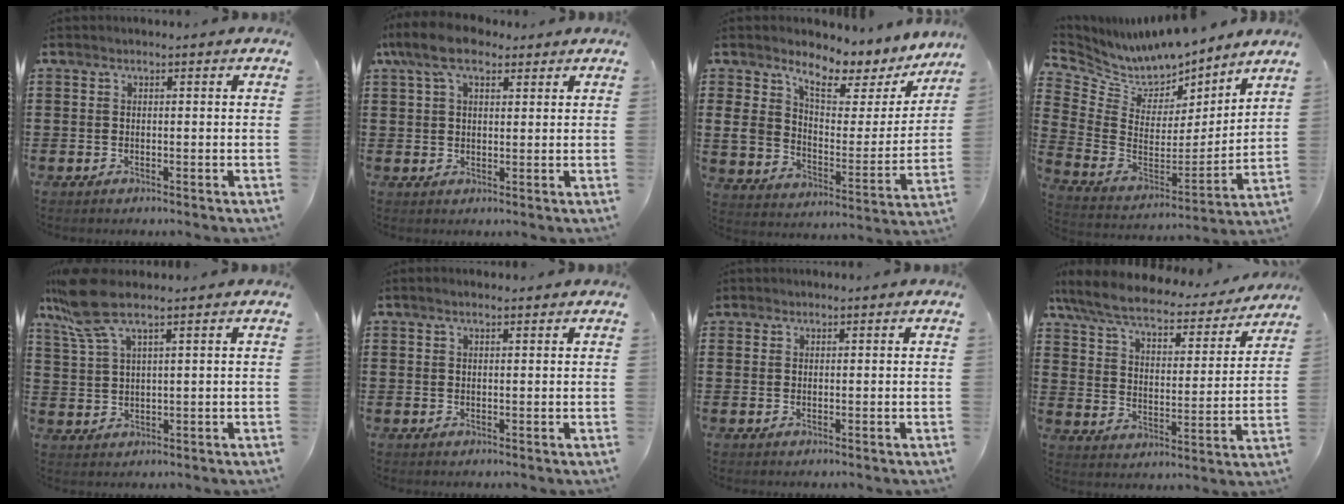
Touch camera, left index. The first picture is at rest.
{"total": 8.2, "force": [5.3, 3.6, 5.1], "torque": [-0.115, 0.006, 0.097]}
{"total": 7.1, "force": [5.5, 3.5, 2.7], "torque": [-0.072, -0.039, 0.093]}
{"total": 6.6, "force": [5.9, 2.8, 0.4], "torque": [-0.054, -0.057, 0.104]}
{"total": 7.5, "force": [5.0, 1.4, 5.4], "torque": [-0.133, -0.007, 0.087]}
{"total": 1.2, "force": [1.0, 0.2, 0.7], "torque": [-0.014, 0.002, 0.017]}
{"total": 0.9, "force": [0.8, 0.6, 0.1], "torque": [-0.004, 0.003, 0.015]}
{"total": 7.1, "force": [6.1, 1.1, 3.5], "torque": [-0.094, -0.037, 0.102]}